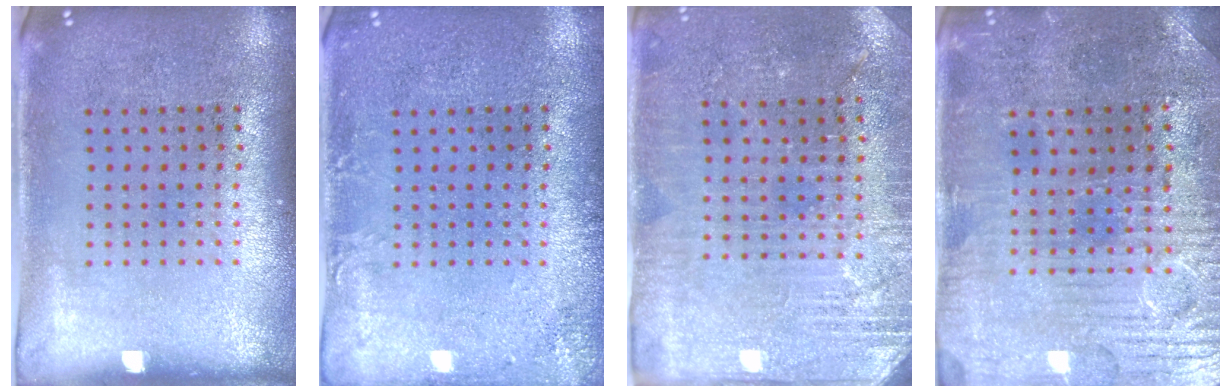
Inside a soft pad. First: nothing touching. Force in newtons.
{"total": 1.7, "press": 1.7, "slide": 0.3}
{"total": 2.8, "press": 2.8, "slide": 0.4}
{"total": 2.2, "press": 2.2, "slide": 0.5}